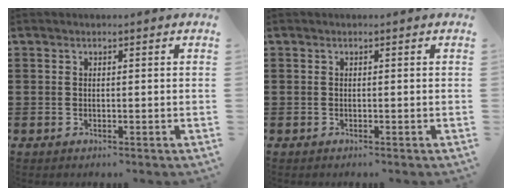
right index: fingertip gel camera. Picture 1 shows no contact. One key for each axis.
{"total": 0.0}